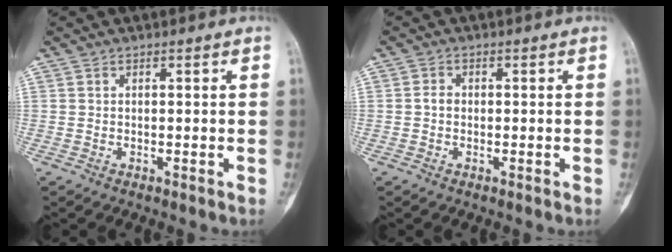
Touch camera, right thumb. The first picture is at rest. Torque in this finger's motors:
{"motor_torque": [0.58, 0.28, 0.19, -0.28, 0.12]}